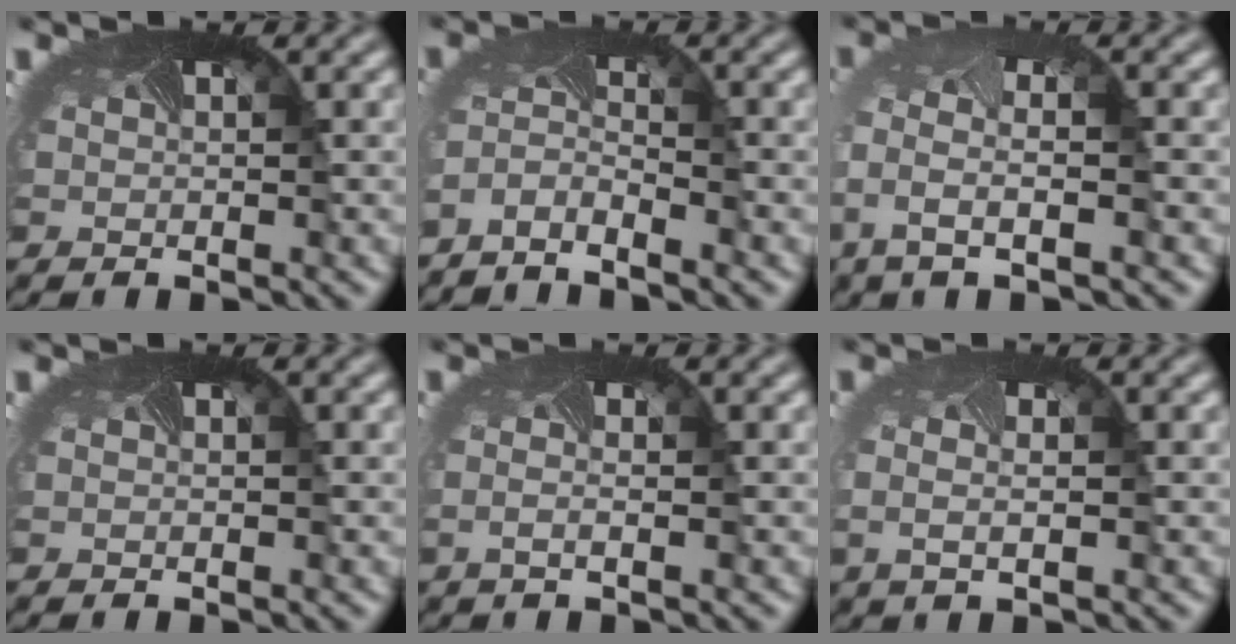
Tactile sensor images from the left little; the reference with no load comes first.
{"total": 2.4, "force": [-2.3, -0.2, 0.2], "torque": [-0.026, -0.014, -0.051]}
{"total": 3.4, "force": [-1.6, 1.3, 2.8], "torque": [-0.095, -0.015, -0.033]}
{"total": 0.0}
{"total": 1.0, "force": [-0.5, 0.2, 0.8], "torque": [-0.020, -0.009, -0.008]}
{"total": 1.4, "force": [-0.3, 0.5, 1.2], "torque": [-0.038, -0.011, 0.000]}